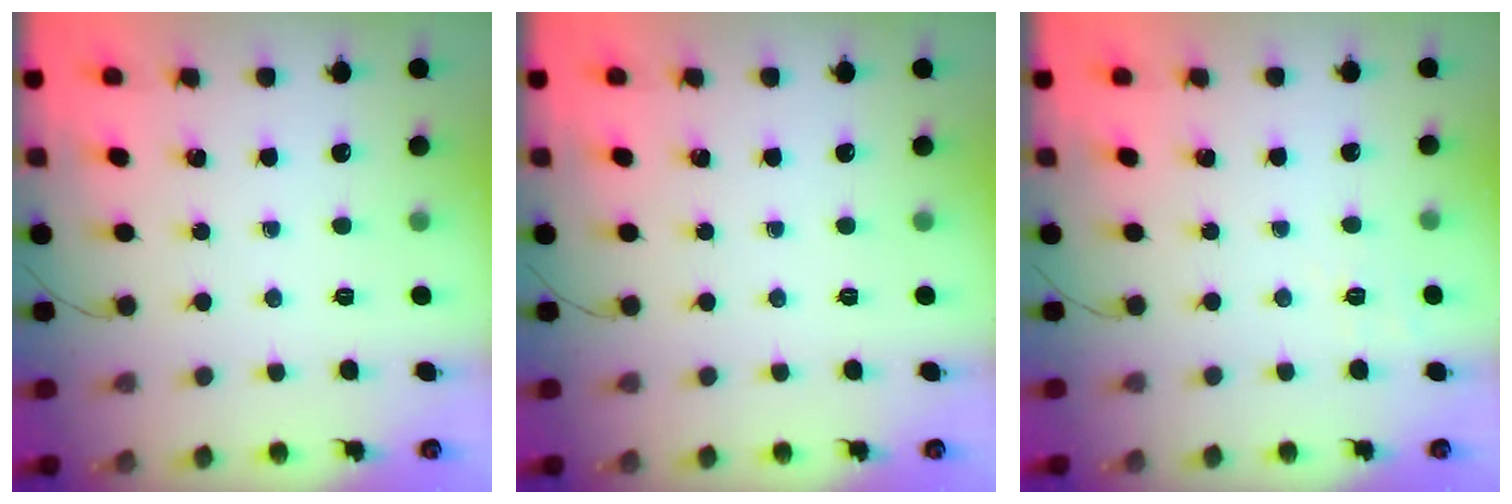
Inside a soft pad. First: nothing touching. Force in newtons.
{"total": 0.0}
{"total": 3.8, "press": 3.4, "slide": 1.6}